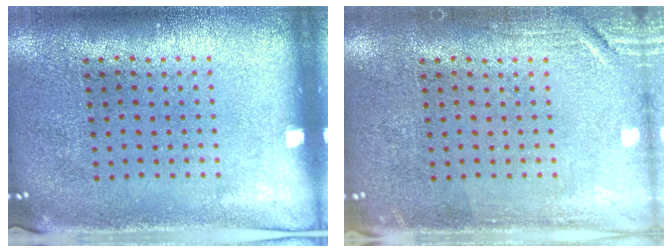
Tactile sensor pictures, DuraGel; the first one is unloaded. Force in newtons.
{"total": 1.8, "press": 1.8, "slide": 0.3}